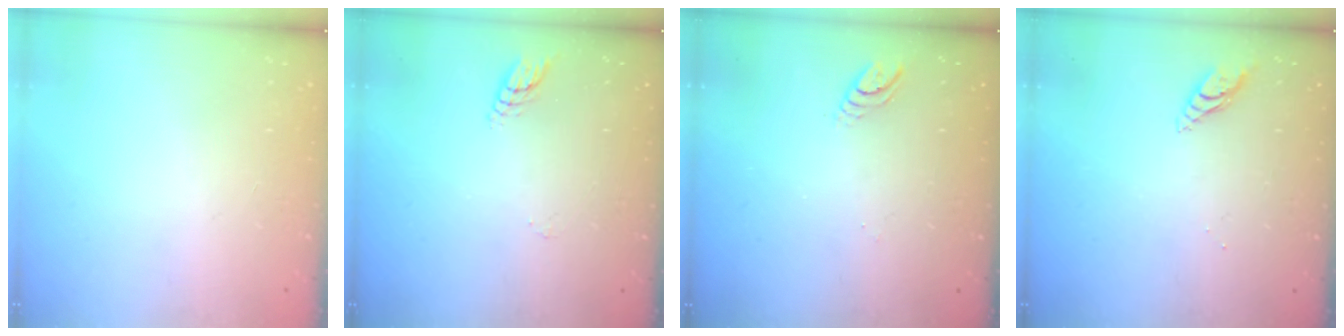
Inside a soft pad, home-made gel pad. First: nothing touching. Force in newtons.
{"total": 4.9, "press": 4.8, "slide": 0.4}
{"total": 3.9, "press": 3.9, "slide": 0.4}
{"total": 5.0, "press": 5.0, "slide": 0.4}